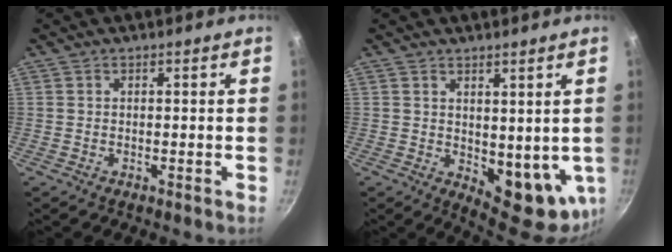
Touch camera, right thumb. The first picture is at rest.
{"total": 11.5, "force": [0.3, 5.7, 9.9], "torque": [-0.098, -0.021, 0.021]}